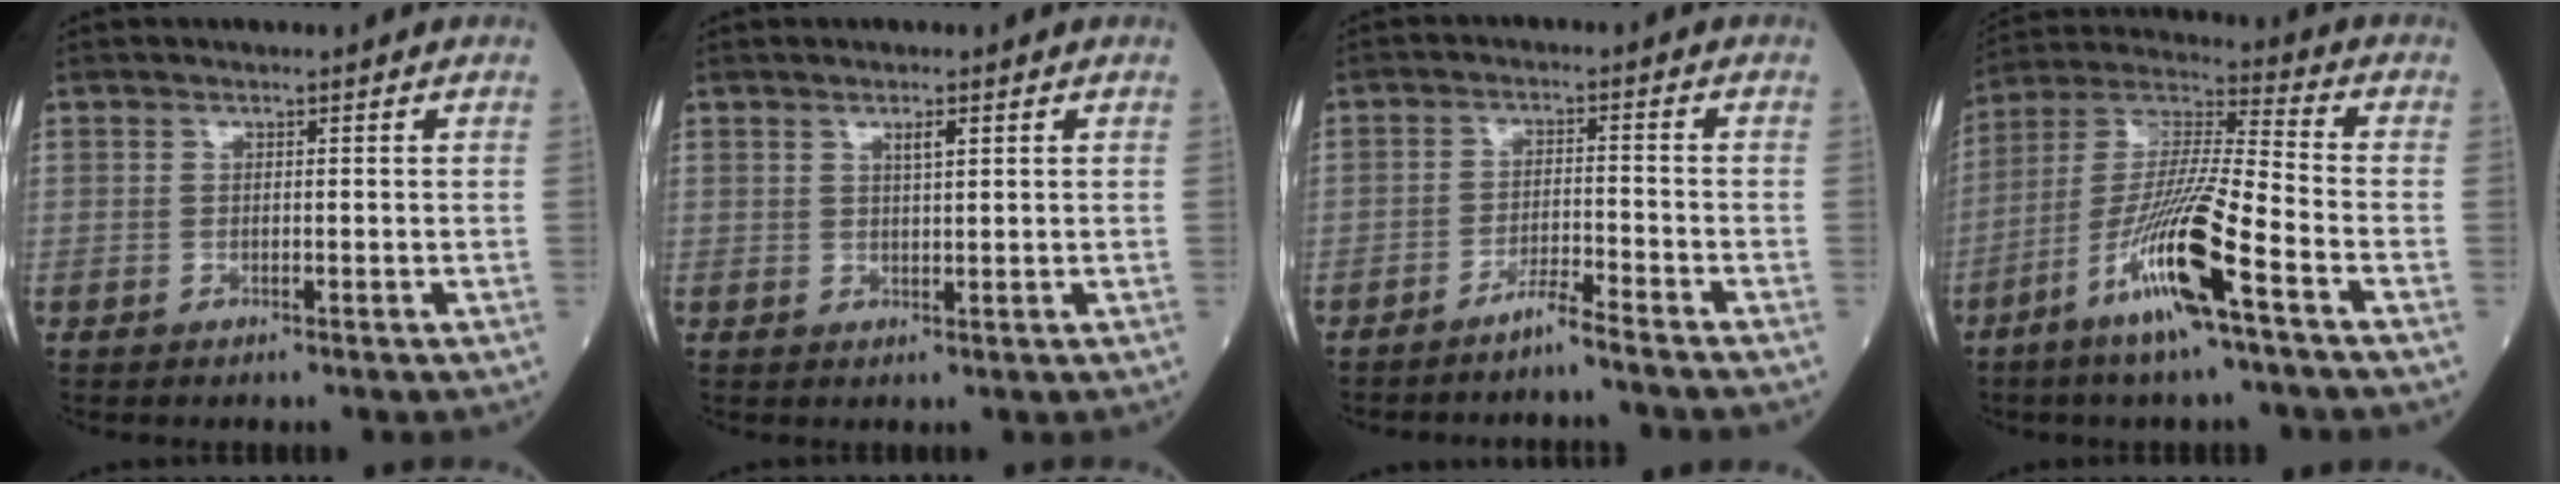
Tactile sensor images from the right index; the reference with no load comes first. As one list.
[{"total": 1.8, "force": [1.1, 0.2, 1.4], "torque": [-0.020, -0.002, 0.018]}, {"total": 3.3, "force": [-3.0, -0.7, 1.2], "torque": [-0.018, -0.007, -0.059]}, {"total": 15.1, "force": [-7.2, 0.3, 13.2], "torque": [-0.269, -0.016, -0.139]}]